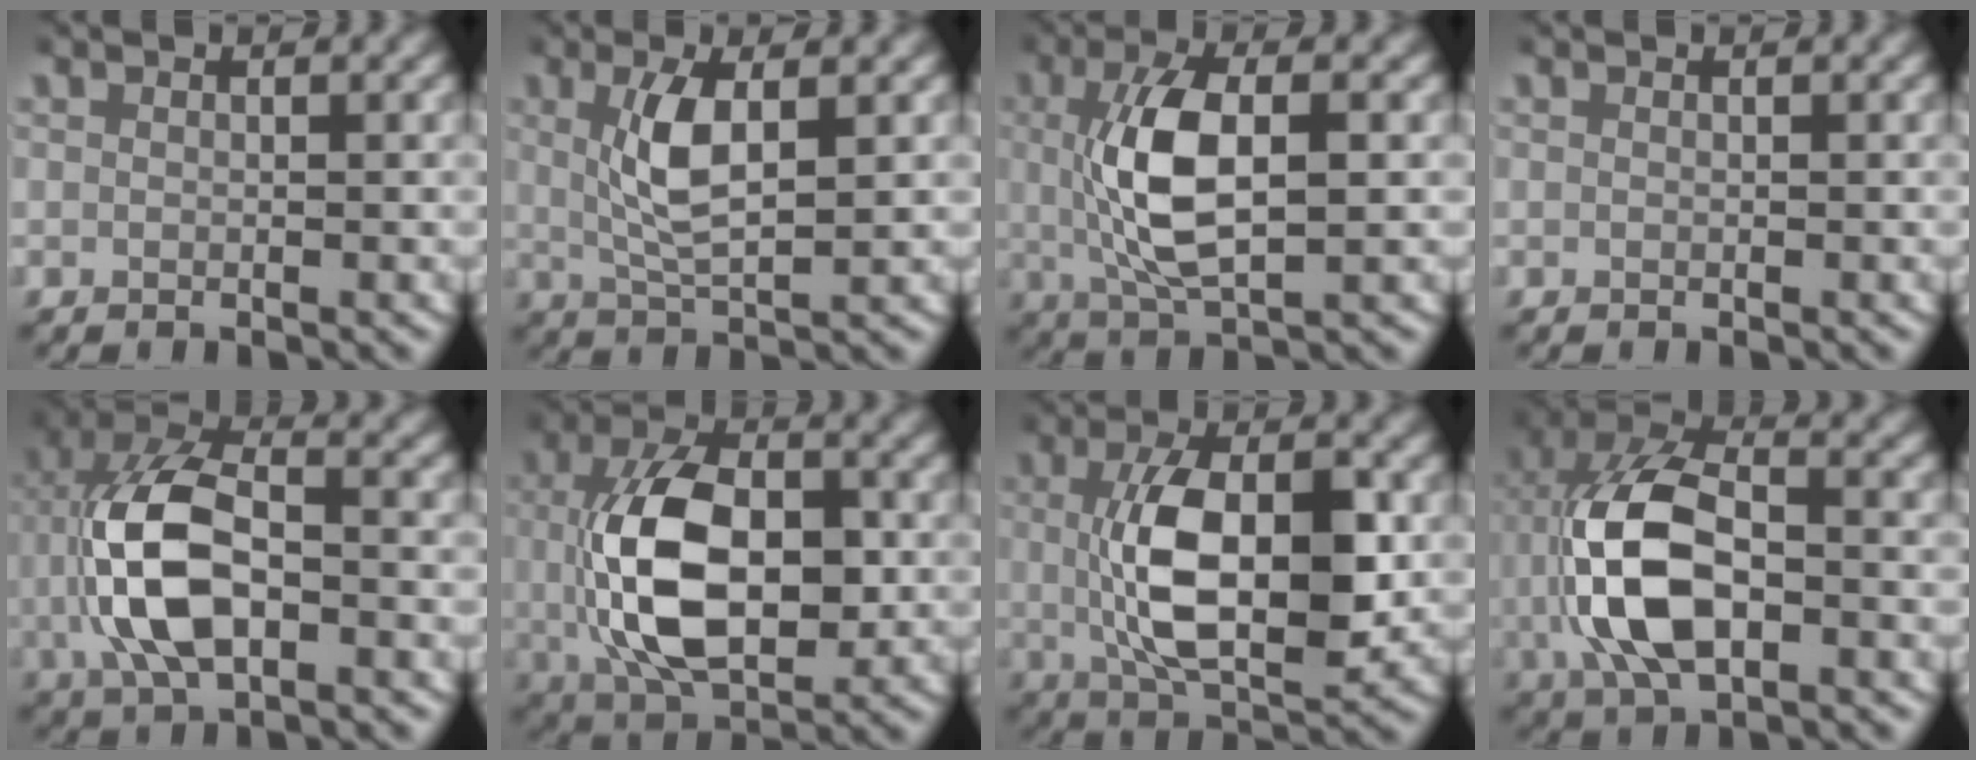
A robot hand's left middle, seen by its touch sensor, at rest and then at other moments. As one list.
[{"total": 4.3, "force": [1.0, 1.1, 4.0], "torque": [-0.082, -0.006, 0.024]}, {"total": 6.7, "force": [0.4, 2.5, 6.2], "torque": [-0.128, 0.001, 0.011]}, {"total": 0.0}, {"total": 8.5, "force": [-0.4, 4.6, 7.2], "torque": [-0.157, -0.006, -0.005]}, {"total": 10.7, "force": [-0.3, 6.0, 8.9], "torque": [-0.180, -0.007, -0.002]}, {"total": 9.0, "force": [0.0, 4.0, 8.1], "torque": [-0.149, -0.005, 0.000]}, {"total": 9.7, "force": [-0.3, 5.5, 7.9], "torque": [-0.176, -0.009, -0.003]}]